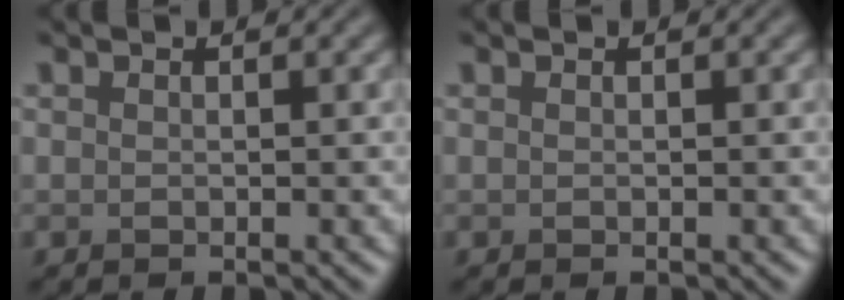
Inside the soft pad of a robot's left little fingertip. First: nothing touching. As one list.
[{"total": 0.0}]